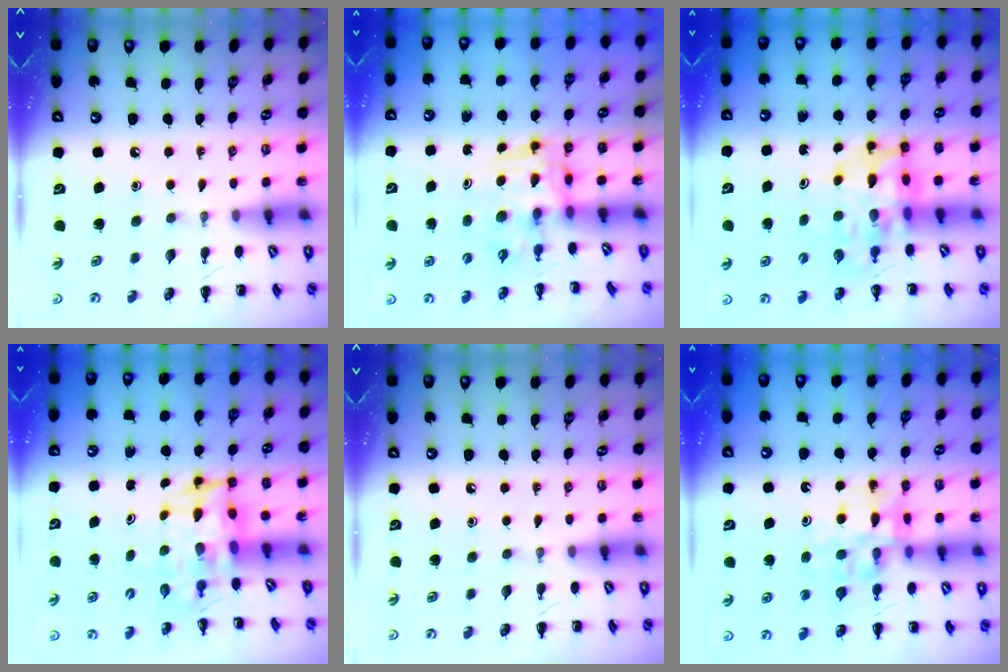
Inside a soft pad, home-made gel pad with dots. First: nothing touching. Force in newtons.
{"total": 3.6, "press": 3.5, "slide": 0.6}
{"total": 10.7, "press": 10.2, "slide": 3.3}
{"total": 5.5, "press": 5.3, "slide": 1.5}
{"total": 0.0}
{"total": 11.5, "press": 11.0, "slide": 3.4}